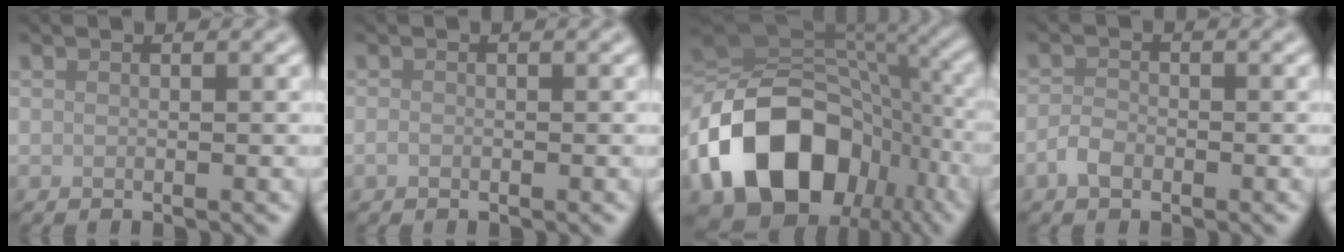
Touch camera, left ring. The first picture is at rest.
{"total": 0.7, "force": [-0.4, 0.5, 0.4], "torque": [-0.007, -0.003, -0.008]}
{"total": 17.8, "force": [-6.7, 12.7, 10.5], "torque": [-0.209, -0.010, -0.120]}
{"total": 1.9, "force": [-1.1, 1.1, 1.1], "torque": [-0.020, 0.002, -0.025]}